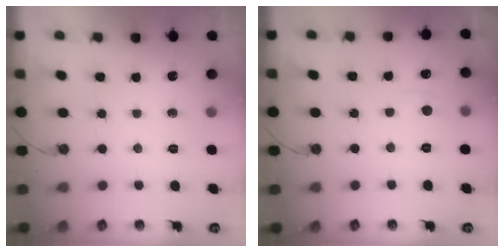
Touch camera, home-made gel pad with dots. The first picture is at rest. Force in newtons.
{"total": 0.7, "press": 0.6, "slide": 0.4}